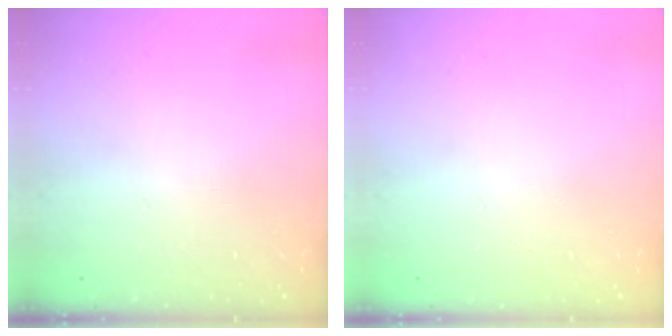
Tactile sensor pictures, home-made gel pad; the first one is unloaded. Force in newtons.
{"total": 0.0}